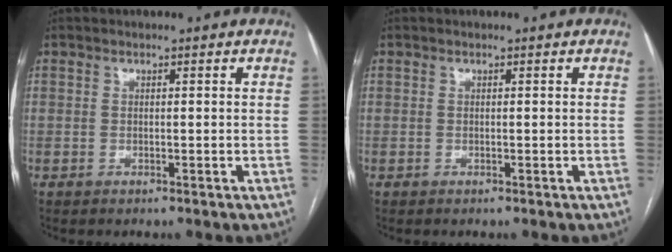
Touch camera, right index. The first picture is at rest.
{"total": 0.0}